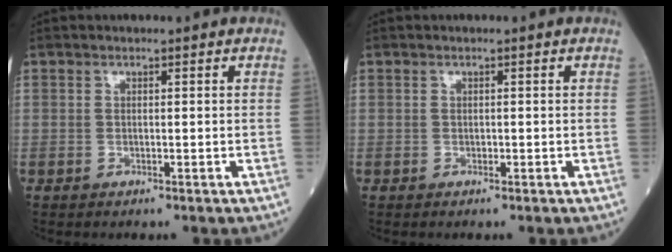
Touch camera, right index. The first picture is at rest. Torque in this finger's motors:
{"motor_torque": [0.09, 0.03, 0.05, 0.02]}